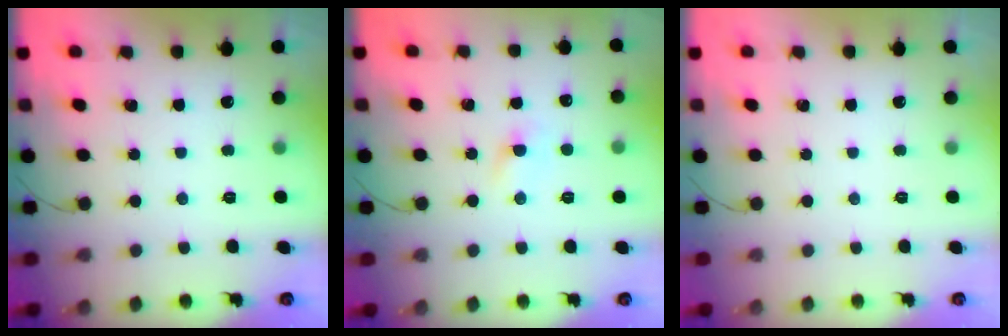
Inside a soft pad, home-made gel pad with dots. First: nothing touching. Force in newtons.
{"total": 1.6, "press": 1.4, "slide": 0.8}
{"total": 0.0}